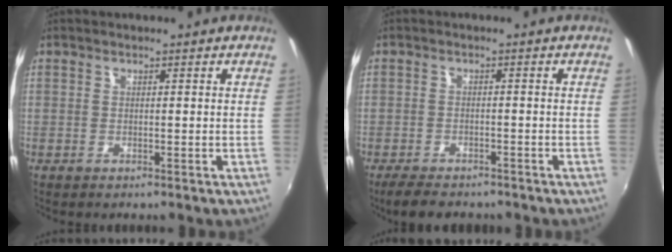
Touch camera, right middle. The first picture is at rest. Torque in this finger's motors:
{"motor_torque": [0.99, -0.97, 0.15, 0.05]}